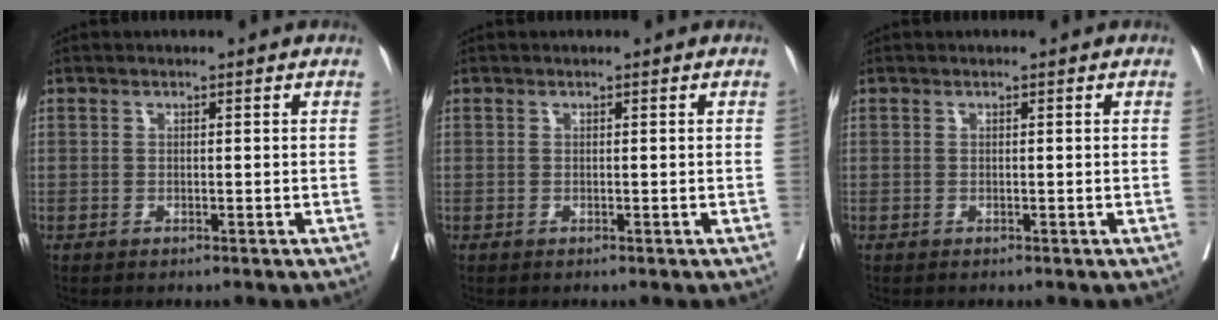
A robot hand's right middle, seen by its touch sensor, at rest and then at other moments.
{"total": 0.0}
{"total": 0.0}